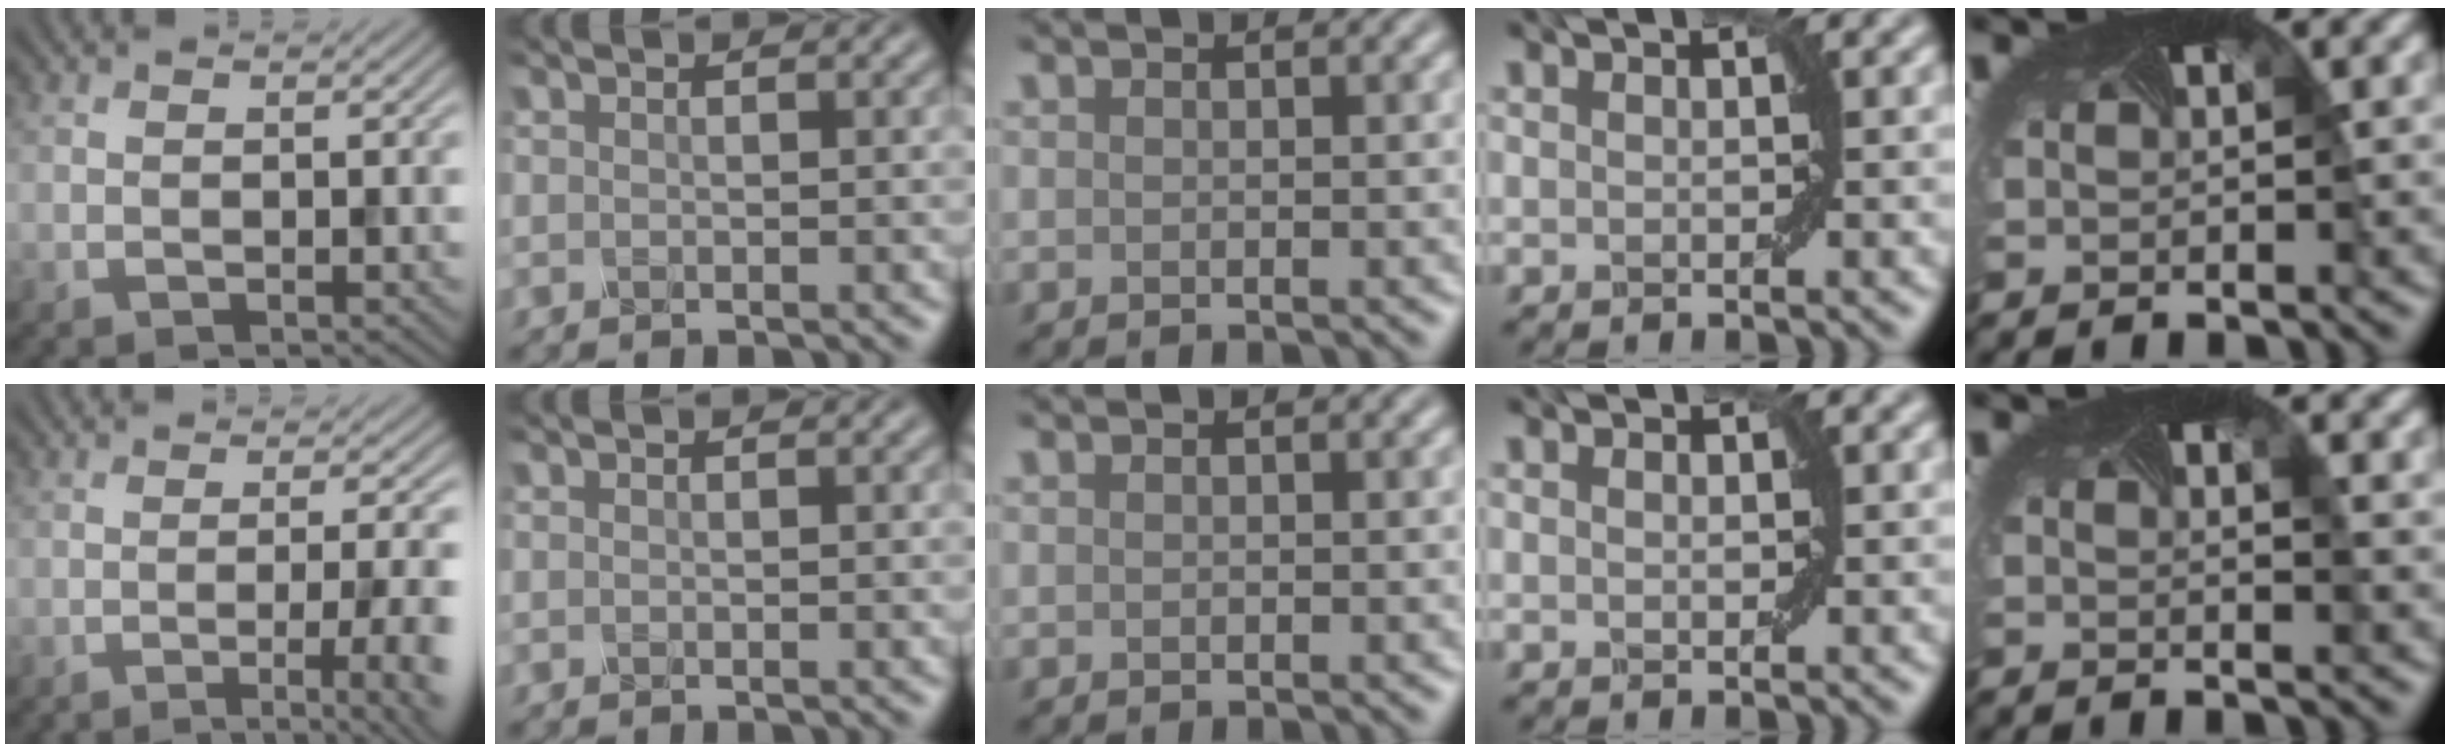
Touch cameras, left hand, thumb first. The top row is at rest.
{"thumb": {"total": 6.7, "force": [-2.0, 1.0, 6.3], "torque": [-0.082, 0.000, -0.028]}, "ring": {"total": 0.7, "force": [0.2, 0.5, 0.5], "torque": [-0.004, 0.002, 0.004]}}